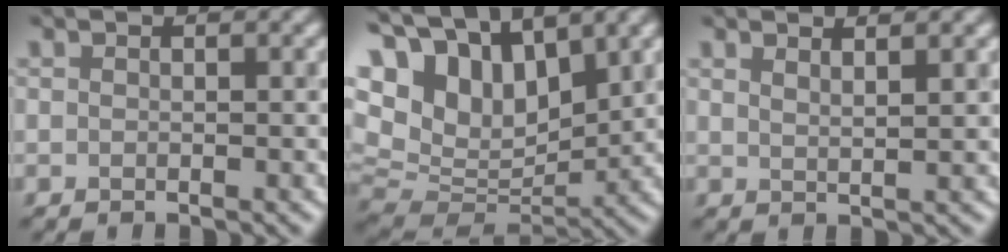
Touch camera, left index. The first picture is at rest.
{"total": 16.0, "force": [8.8, 8.7, 10.2], "torque": [-0.236, 0.057, 0.142]}
{"total": 2.0, "force": [1.5, 0.6, 1.3], "torque": [-0.004, 0.006, 0.014]}